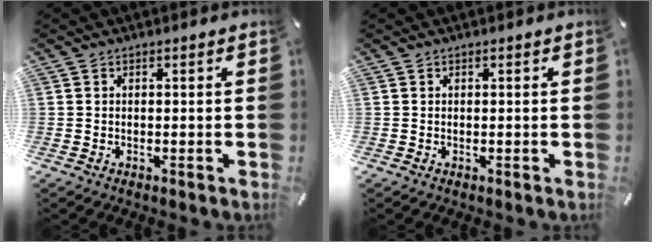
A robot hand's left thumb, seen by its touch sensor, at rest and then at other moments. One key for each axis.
{"total": 0.0}